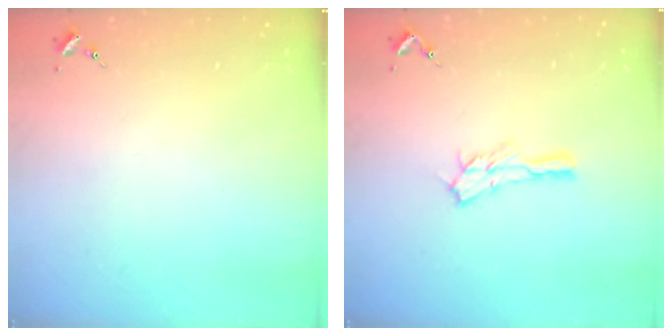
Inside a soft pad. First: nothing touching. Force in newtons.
{"total": 8.4, "press": 8.4, "slide": 0.3}